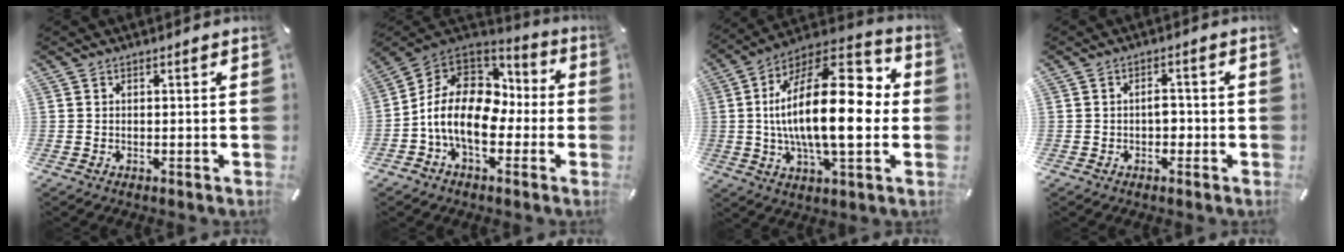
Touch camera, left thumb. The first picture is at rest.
{"total": 14.8, "force": [-3.3, 10.6, 9.8], "torque": [-0.203, 0.016, -0.057]}
{"total": 25.9, "force": [0.6, 11.4, 23.2], "torque": [-0.414, -0.014, 0.007]}
{"total": 2.8, "force": [-0.6, 1.8, 2.1], "torque": [-0.033, 0.004, -0.016]}